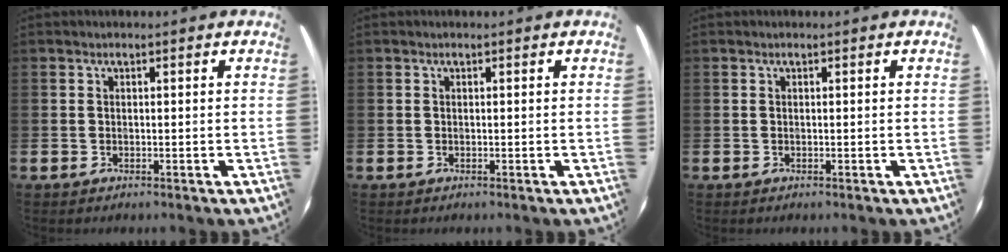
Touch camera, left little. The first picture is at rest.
{"total": 0.0}
{"total": 0.0}